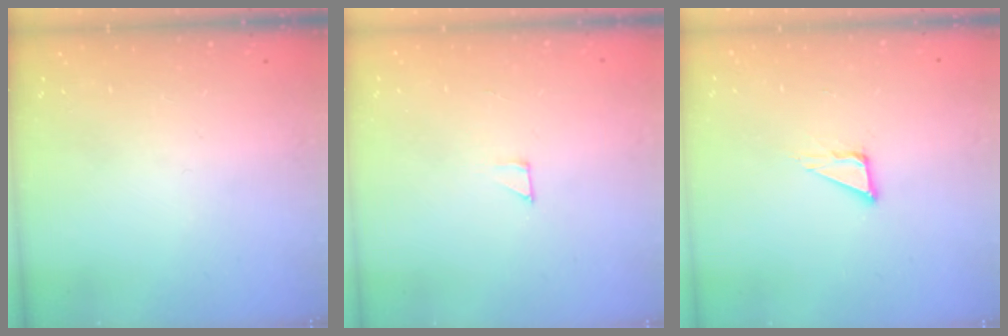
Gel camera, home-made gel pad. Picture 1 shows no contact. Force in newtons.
{"total": 1.9, "press": 1.9, "slide": 0.1}
{"total": 5.3, "press": 5.3, "slide": 0.3}